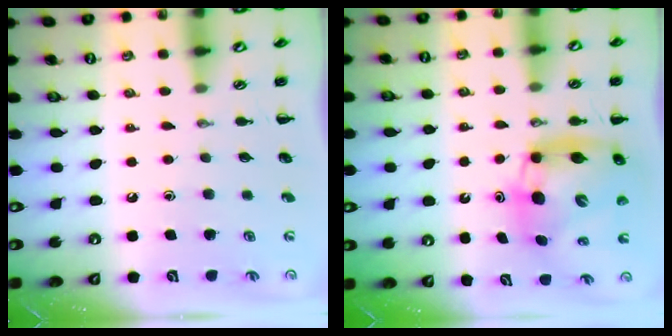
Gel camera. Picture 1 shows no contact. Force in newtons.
{"total": 9.3, "press": 9.0, "slide": 2.3}